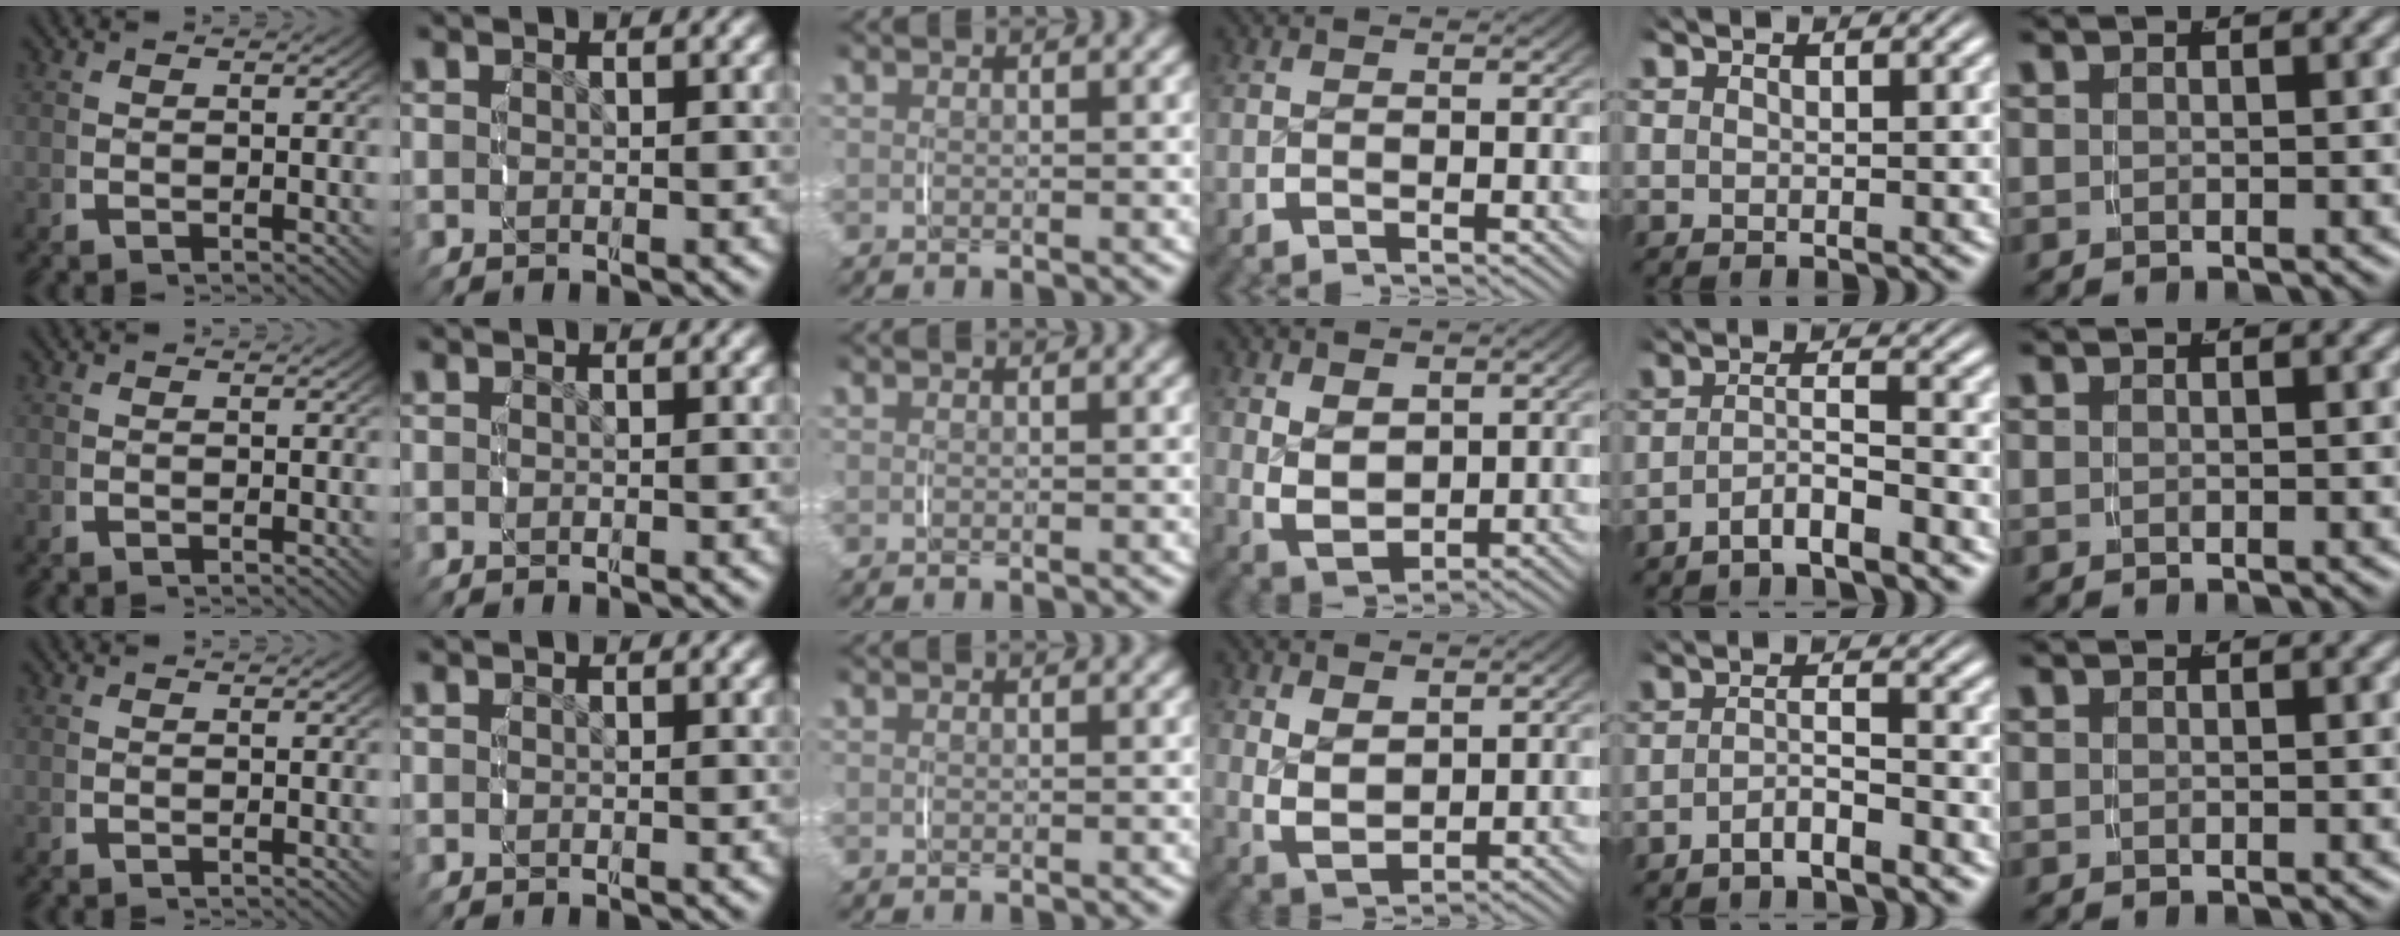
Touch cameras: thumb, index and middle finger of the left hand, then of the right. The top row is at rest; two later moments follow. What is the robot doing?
{"motion": "lift_and_place", "object": "pen bag"}